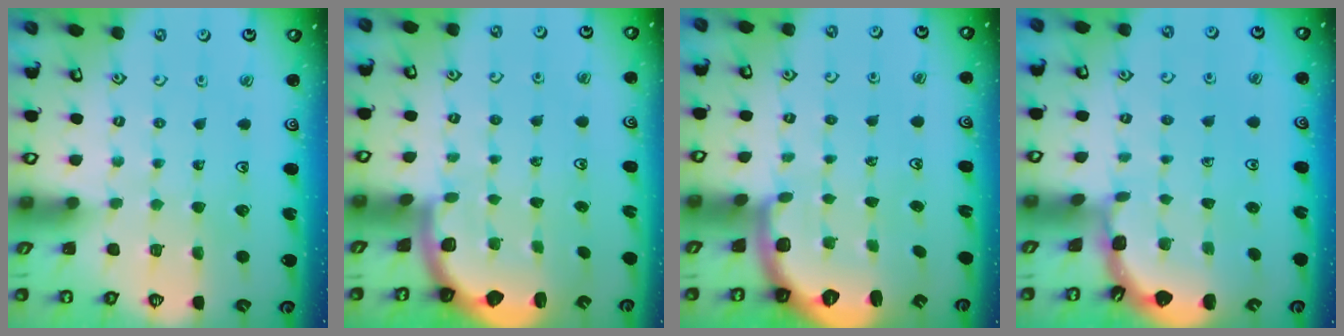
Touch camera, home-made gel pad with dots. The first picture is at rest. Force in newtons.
{"total": 1.9, "press": 1.8, "slide": 0.5}
{"total": 1.7, "press": 1.6, "slide": 0.4}
{"total": 0.9, "press": 0.9, "slide": 0.2}